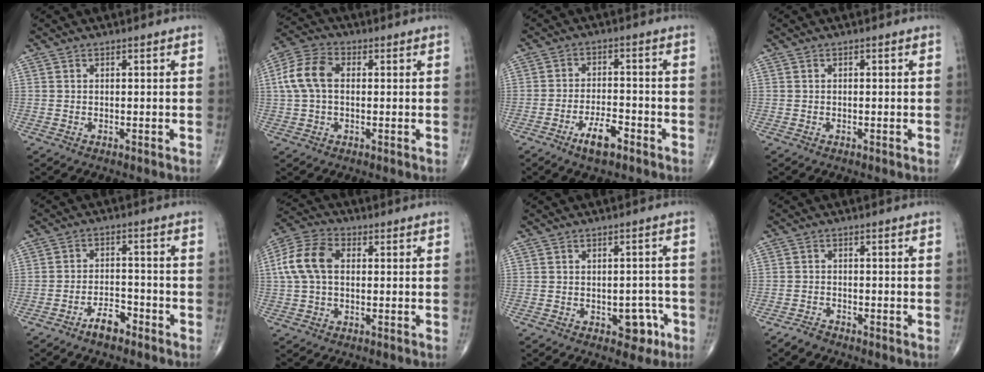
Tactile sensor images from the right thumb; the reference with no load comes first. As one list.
[{"total": 8.5, "force": [0.9, 5.3, 6.6], "torque": [-0.145, 0.025, 0.013]}, {"total": 5.9, "force": [-3.7, 2.0, 4.2], "torque": [-0.075, 0.019, -0.062]}, {"total": 0.0}, {"total": 4.6, "force": [-3.4, 1.8, 2.5], "torque": [-0.038, 0.027, -0.060]}, {"total": 9.8, "force": [1.1, 6.3, 7.4], "torque": [-0.162, 0.027, 0.017]}, {"total": 4.9, "force": [-2.1, 3.0, 3.2], "torque": [-0.014, 0.016, -0.023]}, {"total": 1.8, "force": [-1.7, 0.7, 0.4], "torque": [-0.011, 0.002, -0.032]}]